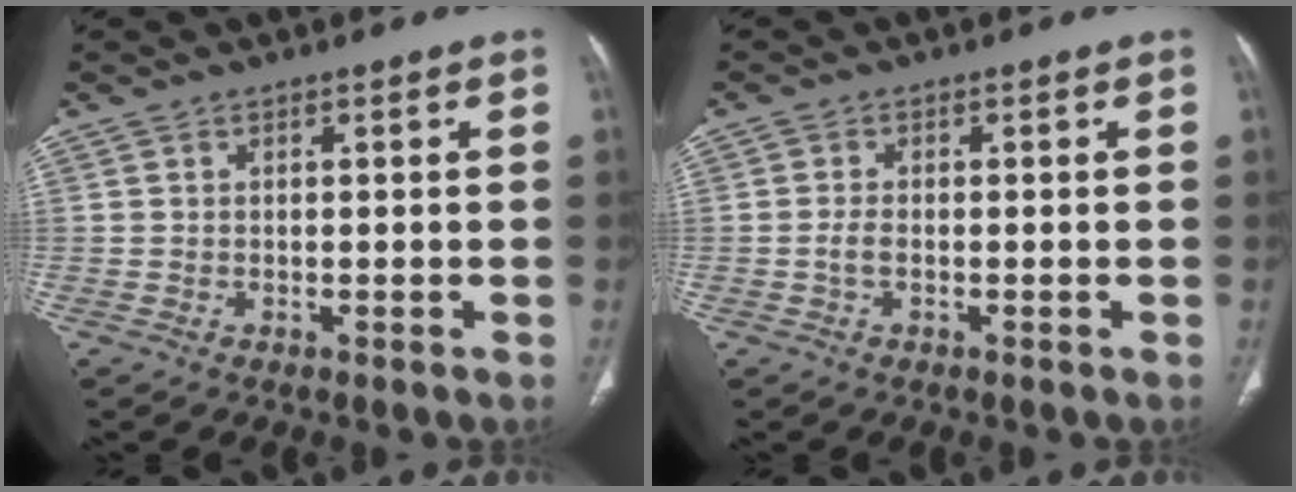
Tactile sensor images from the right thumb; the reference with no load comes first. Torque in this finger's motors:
{"motor_torque": [-0.01, 0.01, 0.29, -0.35, 0.00]}